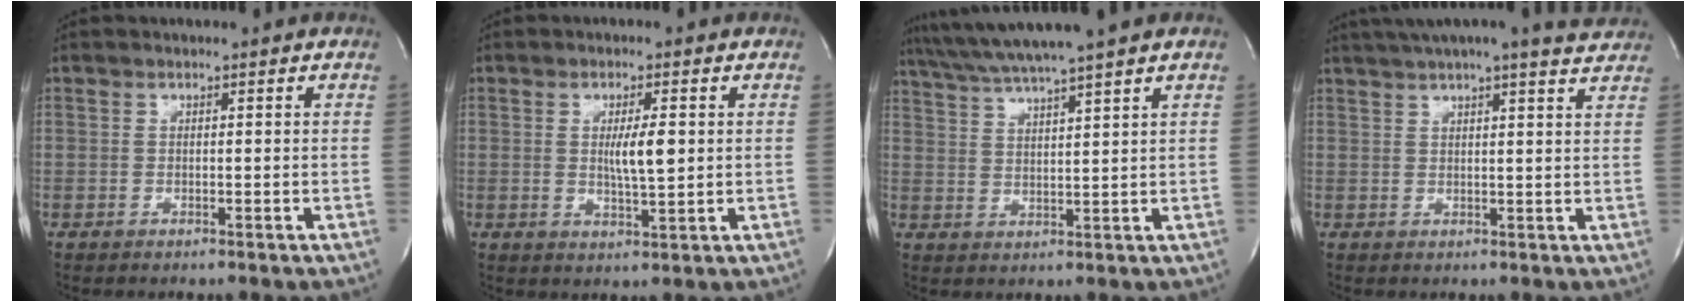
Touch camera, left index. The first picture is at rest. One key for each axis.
{"total": 4.8, "fx": 0.5, "fy": 0.7, "fz": 4.7, "tx": -0.081, "ty": -0.005, "tz": 0.008}
{"total": 9.2, "fx": 7.8, "fy": -1.9, "fz": 4.5, "tx": -0.084, "ty": 0.018, "tz": 0.128}
{"total": 15.0, "fx": 13.4, "fy": 0.9, "fz": 6.6, "tx": -0.107, "ty": 0.023, "tz": 0.164}